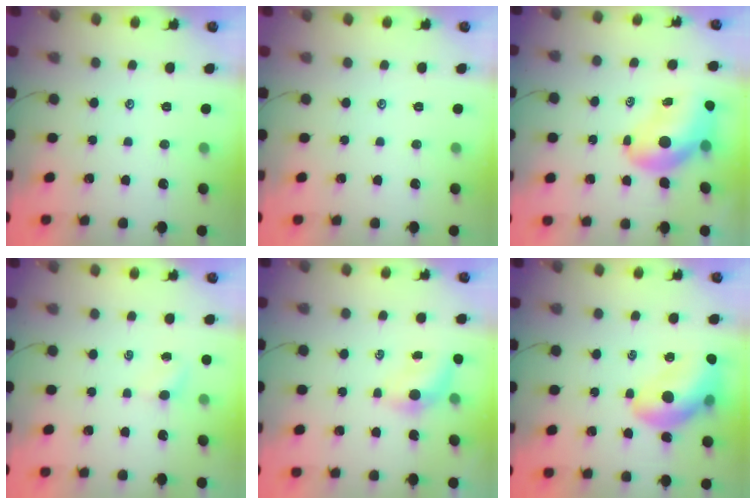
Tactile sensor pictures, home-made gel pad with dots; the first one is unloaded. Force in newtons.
{"total": 0.0}
{"total": 8.3, "press": 8.0, "slide": 2.4}
{"total": 2.9, "press": 2.7, "slide": 1.1}
{"total": 3.8, "press": 3.7, "slide": 0.8}
{"total": 12.6, "press": 12.1, "slide": 3.4}